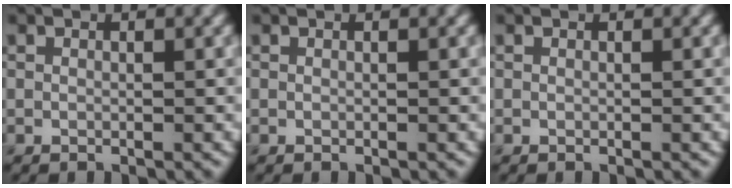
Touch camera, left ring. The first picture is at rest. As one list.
[{"total": 0.0}, {"total": 0.0}]